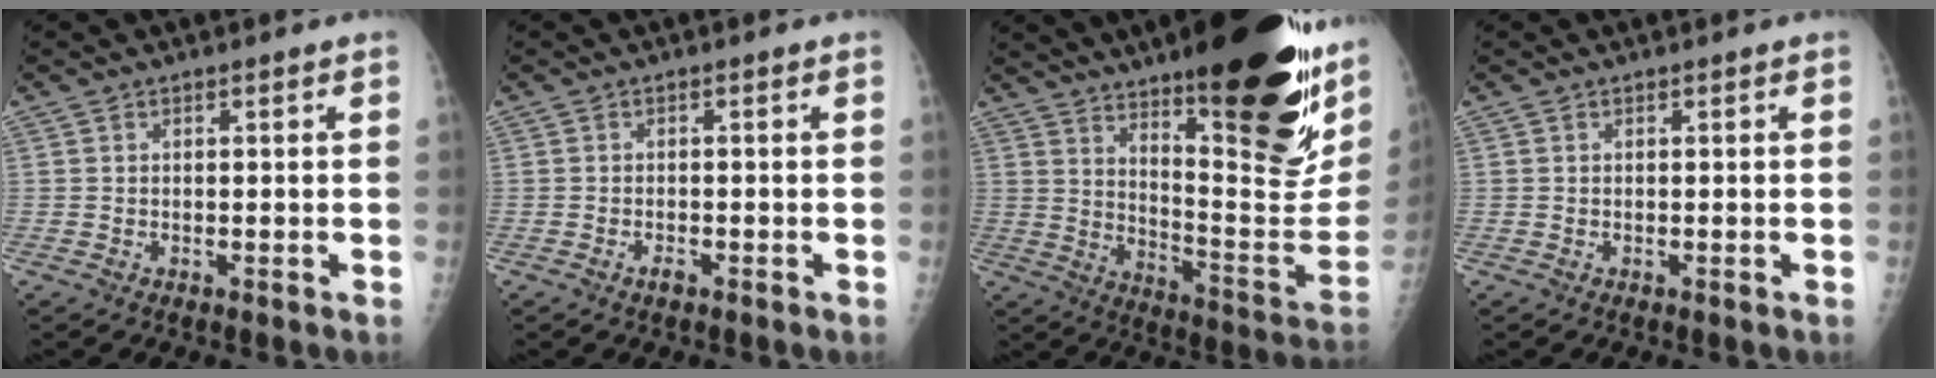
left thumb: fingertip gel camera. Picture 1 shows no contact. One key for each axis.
{"total": 1.2, "fx": -0.8, "fy": 0.5, "fz": 0.8, "tx": -0.014, "ty": 0.003, "tz": -0.014}
{"total": 31.0, "fx": 16.8, "fy": 8.0, "fz": 24.8, "tx": -0.288, "ty": -0.063, "tz": 0.261}
{"total": 0.0}